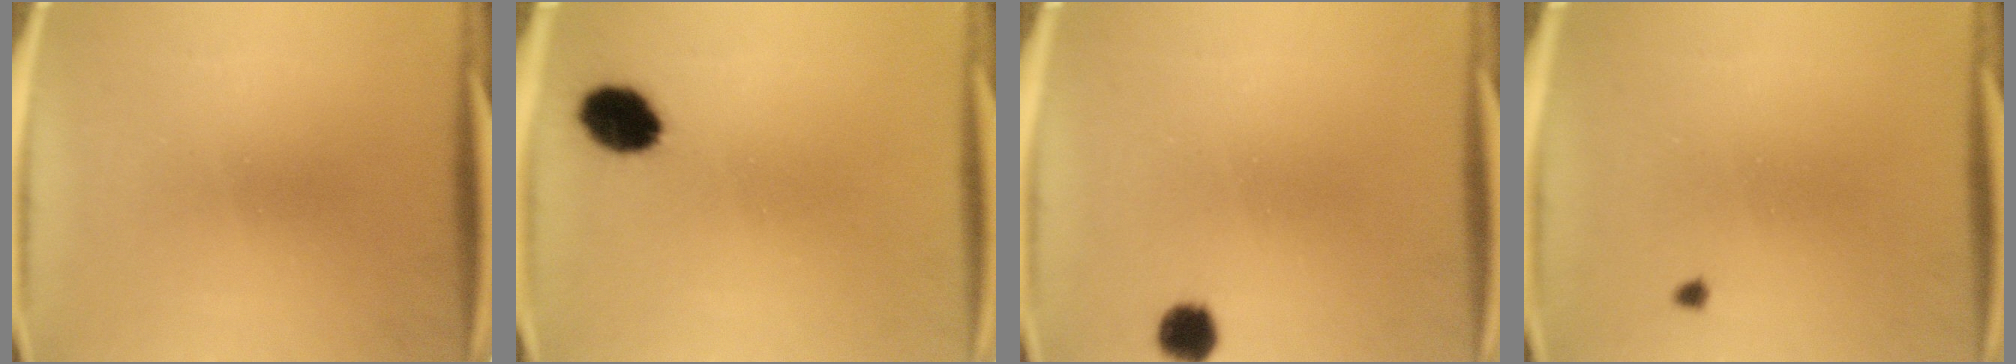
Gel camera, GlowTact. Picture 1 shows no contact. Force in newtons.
{"total": 7.0}
{"total": 3.8}
{"total": 0.6}